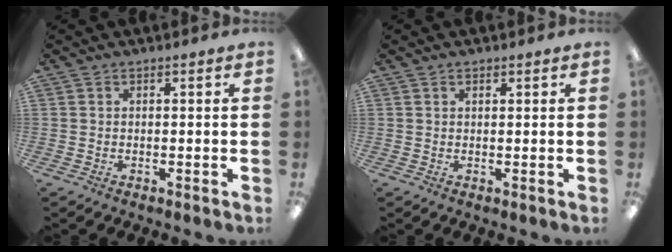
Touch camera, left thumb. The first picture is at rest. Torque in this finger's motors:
{"motor_torque": [0.10, -0.05, 0.03, -0.08, 0.01]}